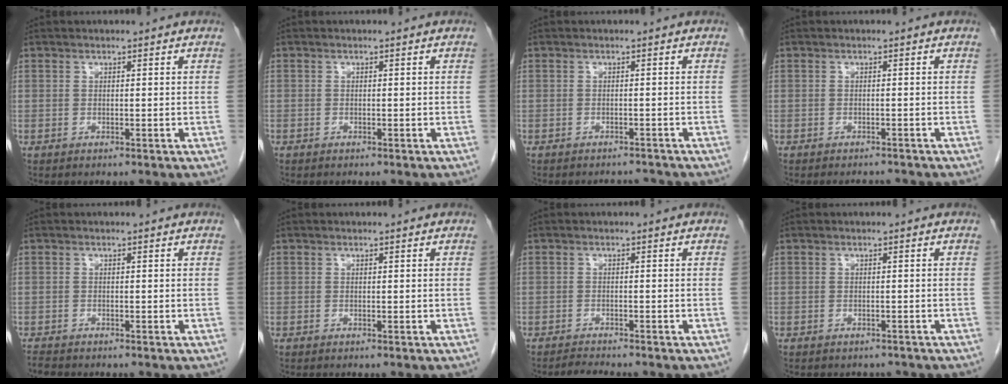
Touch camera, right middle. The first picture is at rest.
{"total": 0.0}
{"total": 2.3, "force": [-2.2, 0.3, -0.3], "torque": [0.006, -0.007, -0.030]}
{"total": 1.8, "force": [-1.8, 0.2, 0.1], "torque": [0.000, -0.008, -0.021]}
{"total": 1.4, "force": [-1.3, 0.4, 0.4], "torque": [-0.013, -0.004, -0.021]}
{"total": 0.0}
{"total": 1.8, "force": [-1.8, -0.3, 0.3], "torque": [-0.014, -0.011, -0.031]}
{"total": 2.8, "force": [-2.5, 1.2, 0.3], "torque": [-0.007, -0.001, -0.032]}